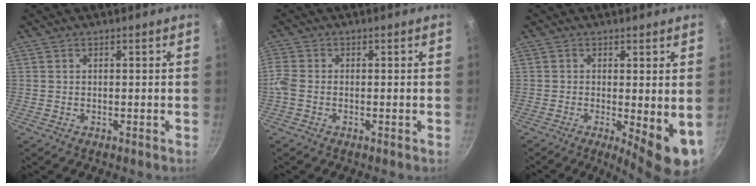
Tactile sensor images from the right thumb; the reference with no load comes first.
{"total": 2.7, "force": [-0.9, 1.6, 1.9], "torque": [-0.053, 0.004, -0.028]}
{"total": 8.9, "force": [-1.2, 2.6, 8.4], "torque": [-0.099, -0.011, -0.009]}